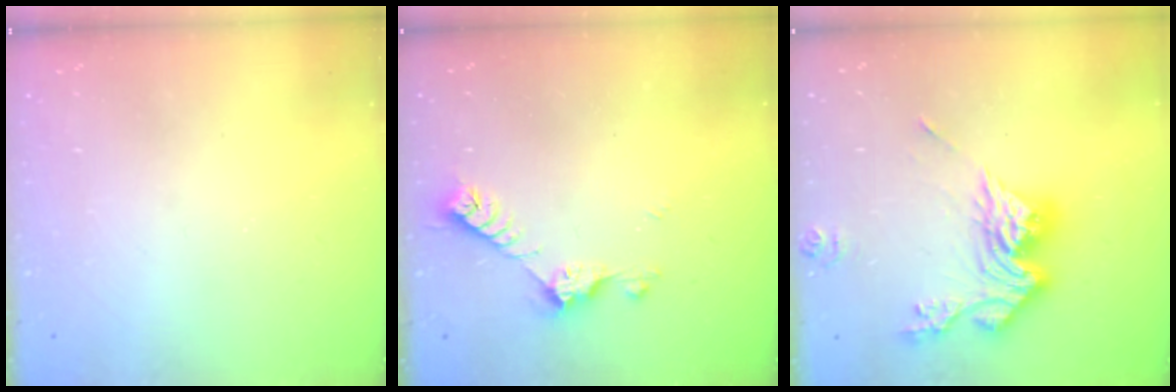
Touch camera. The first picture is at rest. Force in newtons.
{"total": 7.2, "press": 7.2, "slide": 0.9}
{"total": 16.4, "press": 16.3, "slide": 1.9}